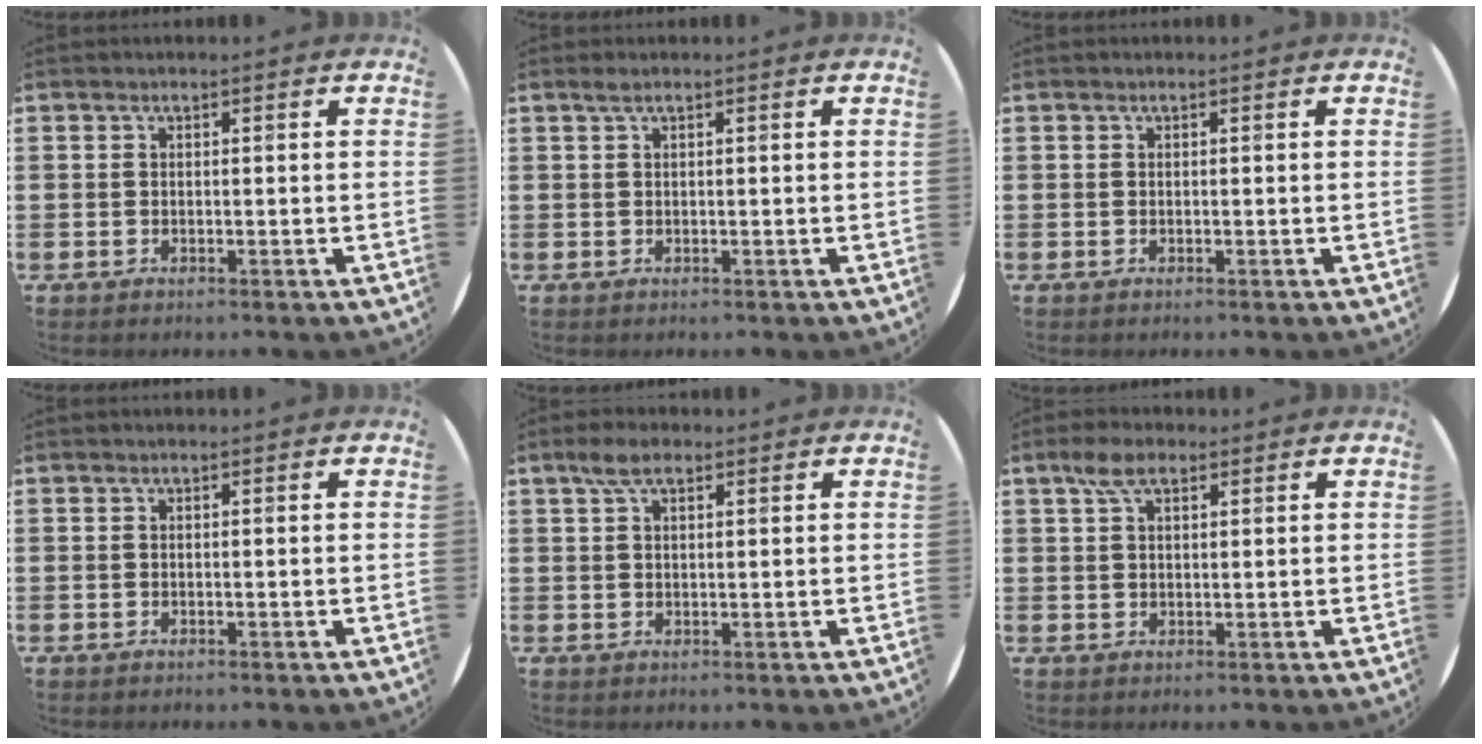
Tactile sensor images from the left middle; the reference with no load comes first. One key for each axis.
{"total": 0.6, "fx": 0.4, "fy": 0.0, "fz": 0.5, "tx": -0.009, "ty": 0.001, "tz": 0.007}
{"total": 0.0}
{"total": 0.0}
{"total": 3.4, "fx": 2.2, "fy": 1.5, "fz": 2.2, "tx": -0.039, "ty": 0.005, "tz": 0.037}
{"total": 4.1, "fx": 2.6, "fy": 2.0, "fz": 2.5, "tx": -0.047, "ty": 0.006, "tz": 0.045}